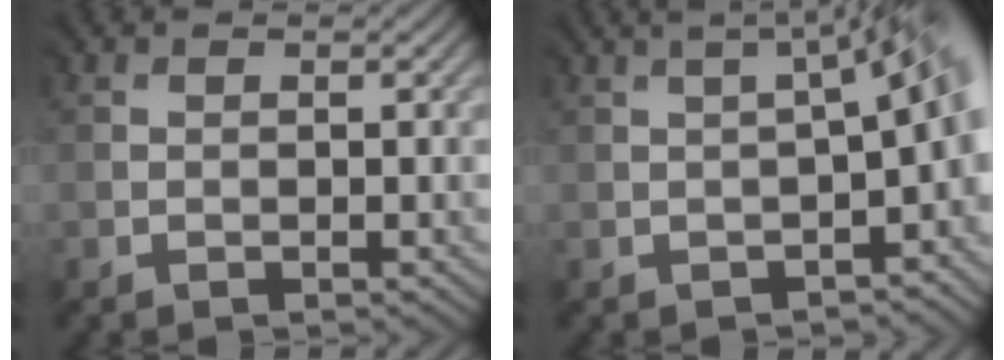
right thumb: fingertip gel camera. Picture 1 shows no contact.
{"total": 7.3, "force": [-0.6, 2.5, 6.9], "torque": [-0.058, 0.006, -0.008]}